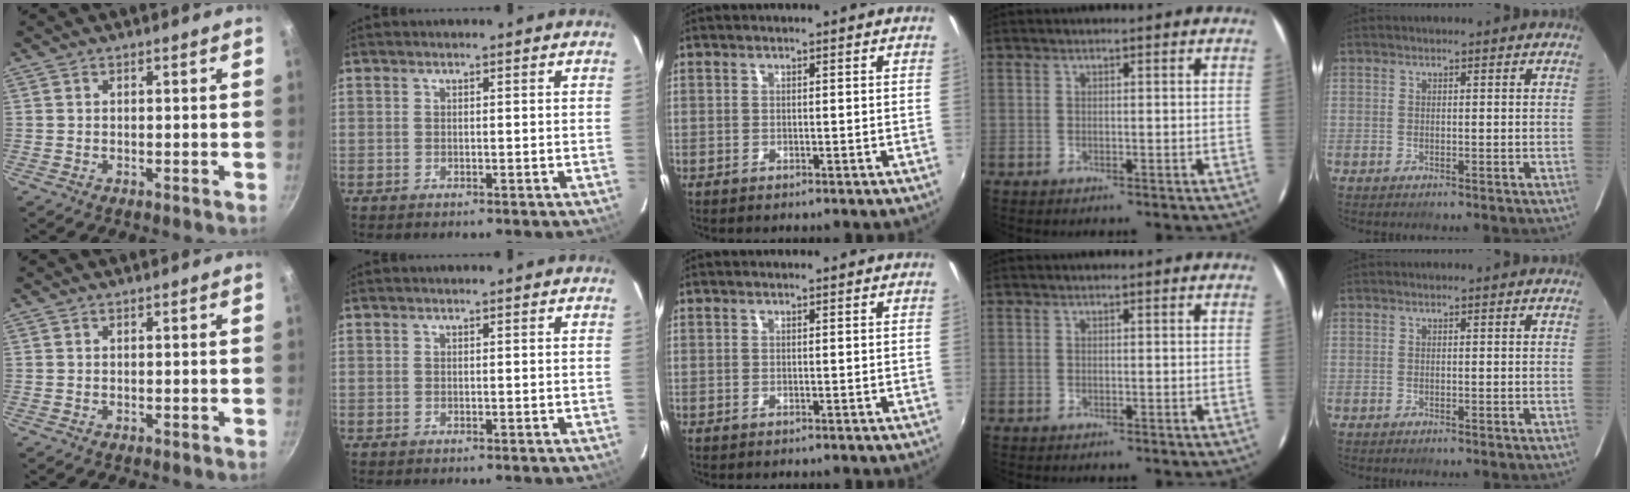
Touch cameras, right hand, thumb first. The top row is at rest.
{}